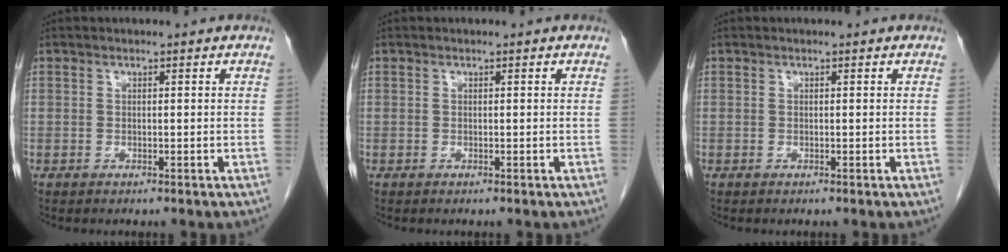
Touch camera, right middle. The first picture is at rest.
{"total": 0.0}
{"total": 0.0}